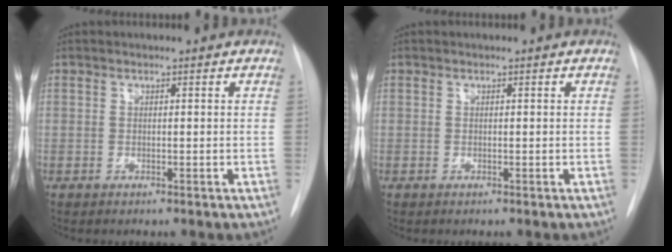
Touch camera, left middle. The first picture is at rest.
{"total": 0.0}